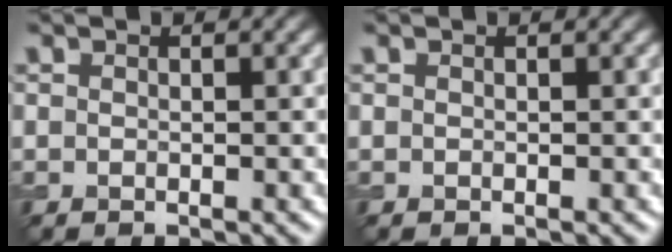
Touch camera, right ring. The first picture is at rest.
{"total": 0.0}